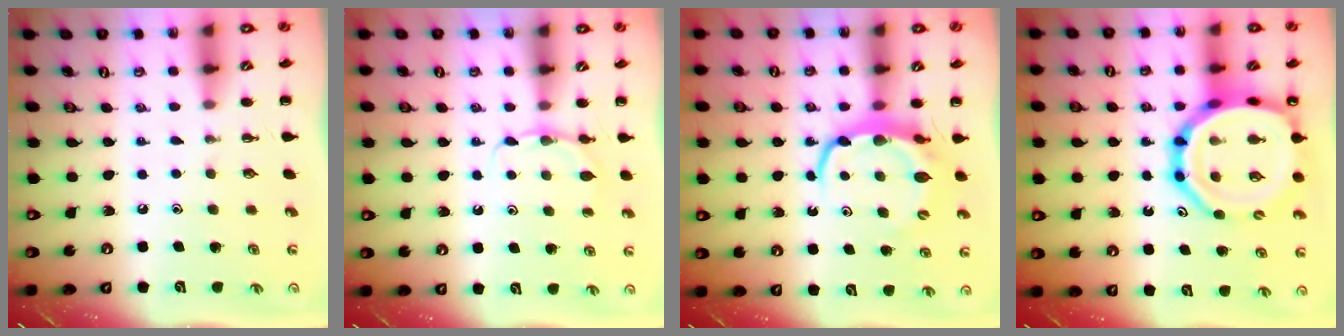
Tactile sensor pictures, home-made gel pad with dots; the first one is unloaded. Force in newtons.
{"total": 5.5, "press": 5.3, "slide": 1.5}
{"total": 7.4, "press": 7.3, "slide": 1.0}
{"total": 22.1, "press": 21.6, "slide": 4.2}